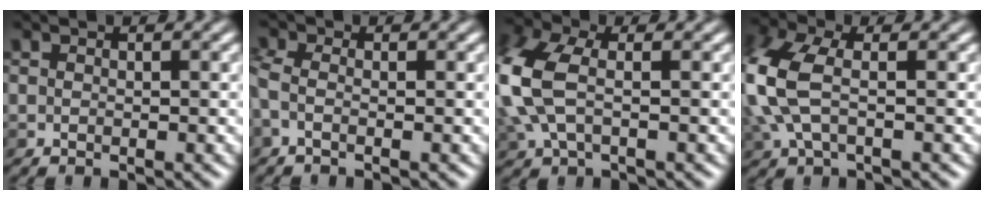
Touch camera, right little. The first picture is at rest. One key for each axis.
{"total": 1.8, "fx": -0.3, "fy": 1.1, "fz": 1.5, "tx": -0.041, "ty": 0.010, "tz": -0.013}
{"total": 7.1, "fx": 0.4, "fy": 4.2, "fz": 5.7, "tx": -0.179, "ty": 0.011, "tz": 0.004}
{"total": 6.4, "fx": 0.2, "fy": 3.5, "fz": 5.4, "tx": -0.169, "ty": 0.011, "tz": 0.002}